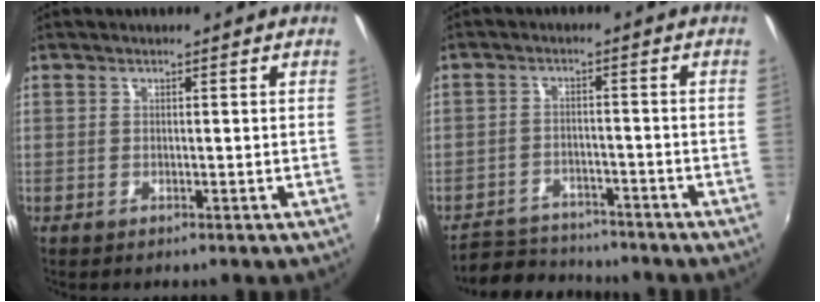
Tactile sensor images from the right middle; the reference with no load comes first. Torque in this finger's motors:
{"motor_torque": [0.43, -1.14, -0.18, -0.01]}